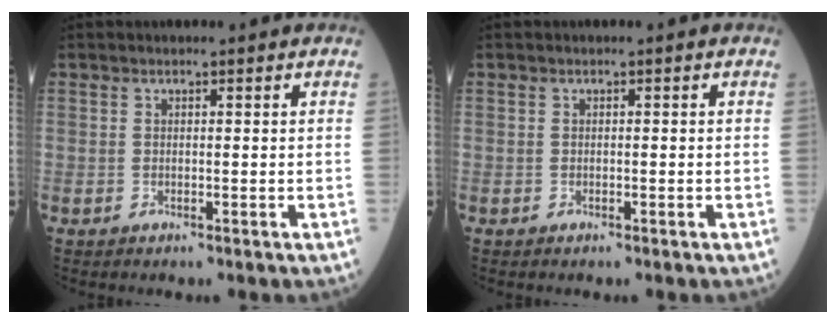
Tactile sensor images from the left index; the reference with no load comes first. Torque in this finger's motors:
{"motor_torque": [-0.03, 0.05, 0.00, -0.01]}